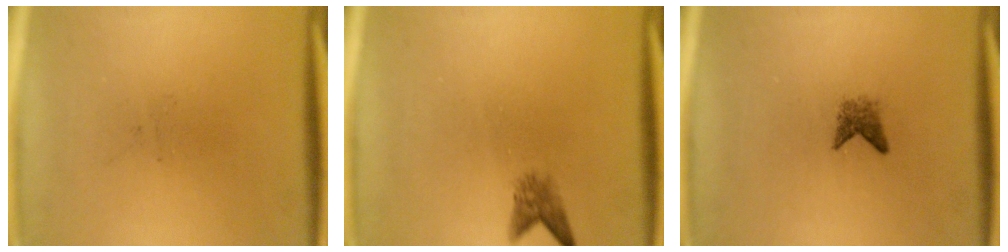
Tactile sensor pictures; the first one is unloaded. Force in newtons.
{"total": 2.0}
{"total": 1.6}